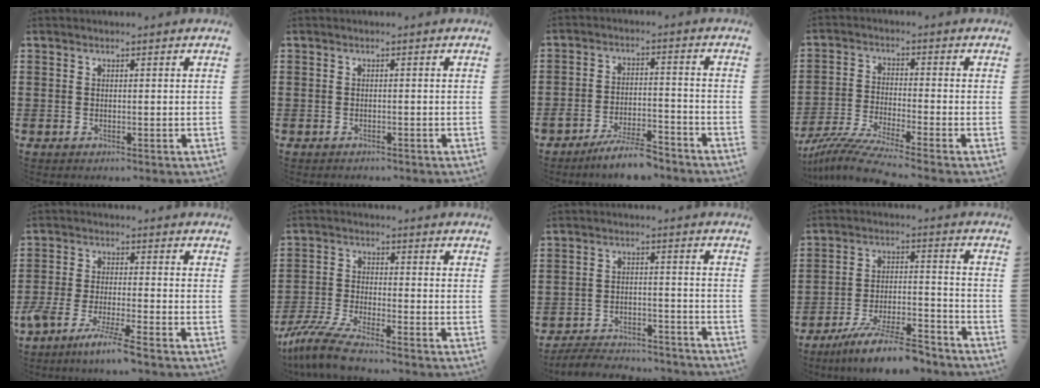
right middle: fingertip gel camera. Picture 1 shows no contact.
{"total": 0.7, "force": [-0.7, 0.2, -0.1], "torque": [0.000, 0.002, -0.016]}
{"total": 6.6, "force": [-6.0, 0.9, 2.6], "torque": [-0.051, 0.004, -0.115]}
{"total": 6.4, "force": [-5.8, -0.4, 2.8], "torque": [-0.069, -0.019, -0.115]}
{"total": 6.2, "force": [-5.4, -0.6, 3.2], "torque": [-0.075, -0.022, -0.106]}
{"total": 6.4, "force": [-5.6, 0.3, 3.0], "torque": [-0.080, -0.016, -0.114]}
{"total": 5.1, "force": [-5.0, 0.6, 0.7], "torque": [-0.017, 0.006, -0.103]}
{"total": 9.7, "force": [-8.4, 0.8, 4.7], "torque": [-0.086, 0.011, -0.162]}